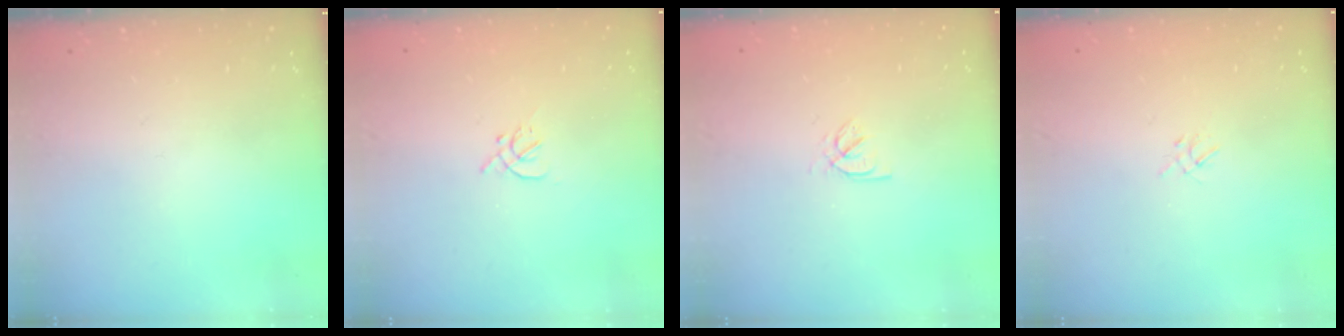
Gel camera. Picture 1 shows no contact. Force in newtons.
{"total": 1.9, "press": 1.8, "slide": 0.5}
{"total": 2.3, "press": 2.2, "slide": 0.3}
{"total": 2.0, "press": 2.0, "slide": 0.4}